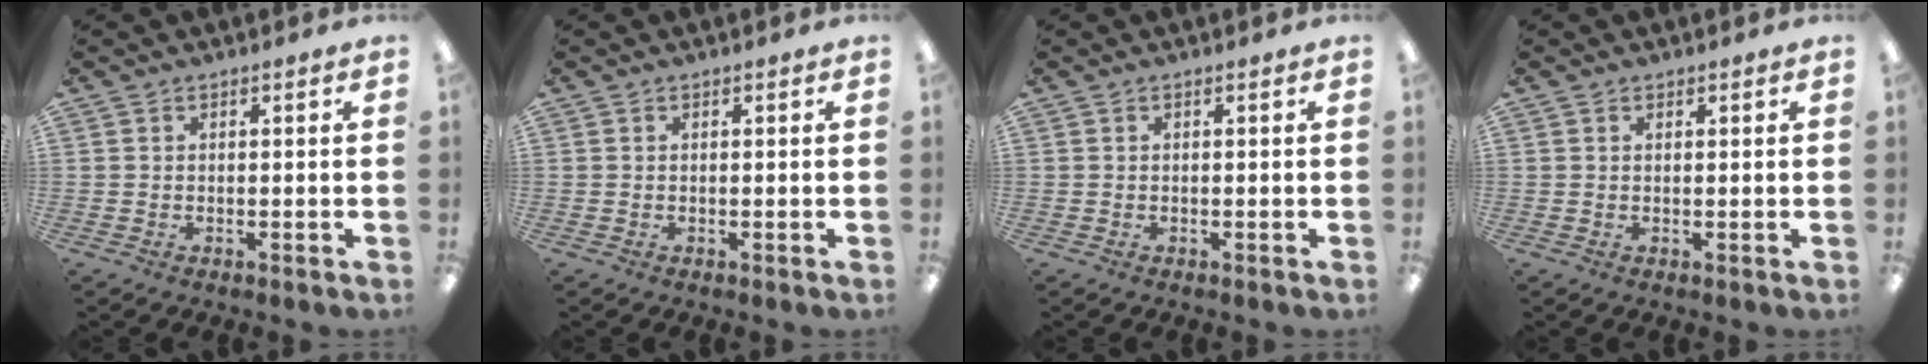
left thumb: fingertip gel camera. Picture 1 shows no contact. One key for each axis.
{"total": 0.5, "fx": -0.1, "fy": 0.2, "fz": -0.5, "tx": 0.009, "ty": 0.002, "tz": -0.001}
{"total": 0.0}
{"total": 0.6, "fx": 0.4, "fy": 0.4, "fz": -0.3, "tx": 0.004, "ty": 0.002, "tz": 0.007}